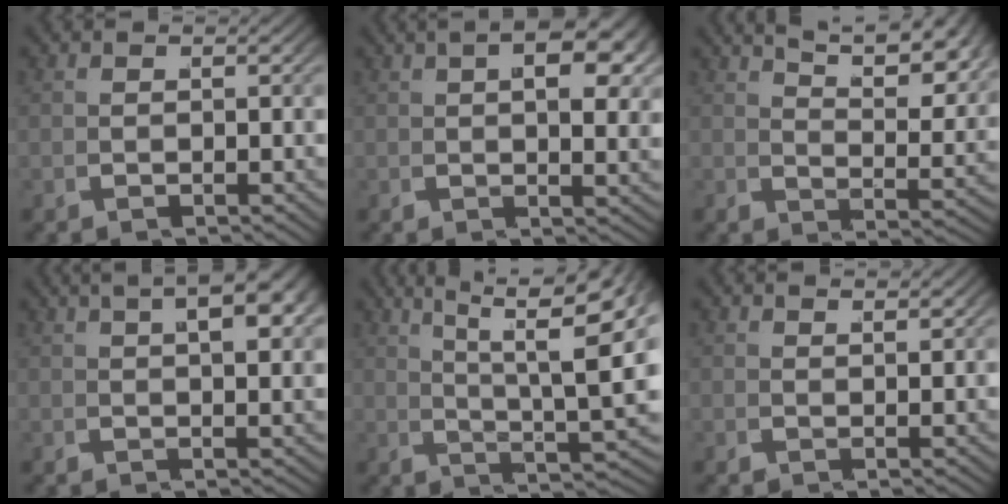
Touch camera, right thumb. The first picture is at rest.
{"total": 6.3, "force": [2.2, 2.7, 5.3], "torque": [-0.056, 0.015, 0.028]}
{"total": 8.0, "force": [6.3, 2.1, 4.4], "torque": [-0.049, 0.016, 0.100]}
{"total": 7.0, "force": [3.3, 2.7, 5.6], "torque": [-0.059, 0.025, 0.045]}
{"total": 9.7, "force": [2.3, 4.2, 8.4], "torque": [-0.098, -0.013, 0.037]}
{"total": 1.5, "force": [1.4, 0.0, 0.5], "torque": [-0.002, 0.005, 0.027]}